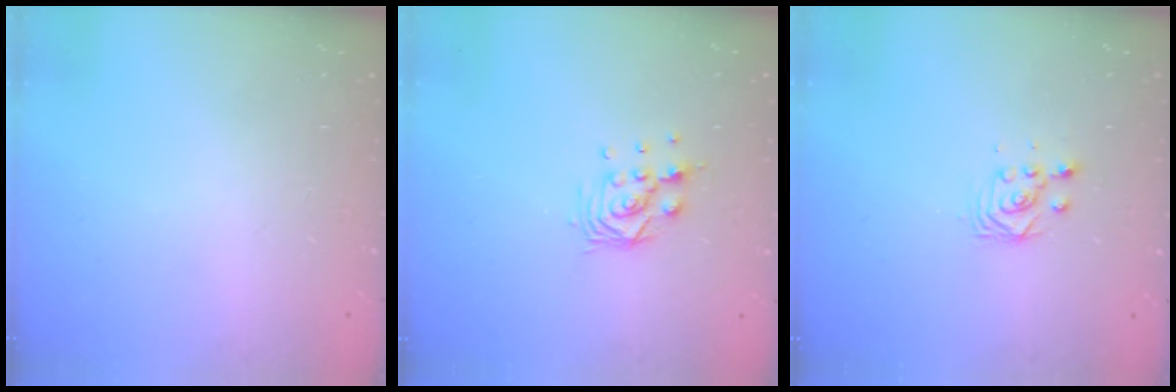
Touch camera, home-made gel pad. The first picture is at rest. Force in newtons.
{"total": 8.6, "press": 8.5, "slide": 0.9}
{"total": 3.0, "press": 3.0, "slide": 0.2}